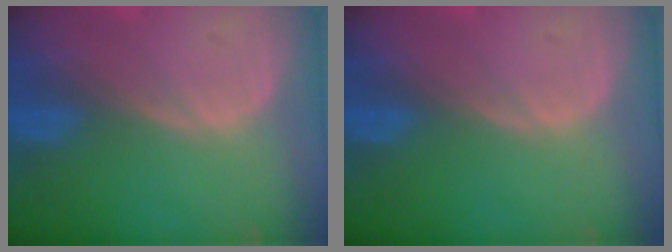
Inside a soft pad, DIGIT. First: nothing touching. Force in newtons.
{"total": 0.0}